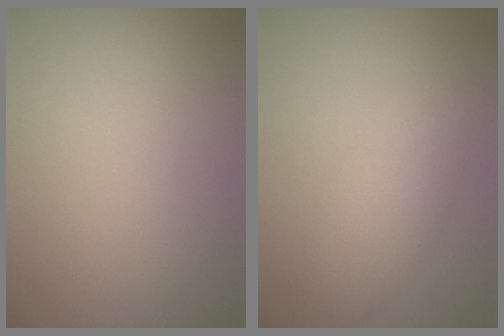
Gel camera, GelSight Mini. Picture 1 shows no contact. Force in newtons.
{"total": 3.3, "press": 3.3, "slide": 0.0}